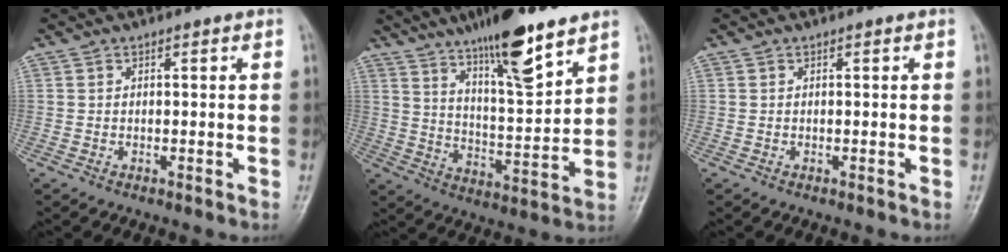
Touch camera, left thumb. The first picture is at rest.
{"total": 15.6, "force": [10.8, 3.2, 10.8], "torque": [-0.165, -0.061, 0.187]}
{"total": 0.0}